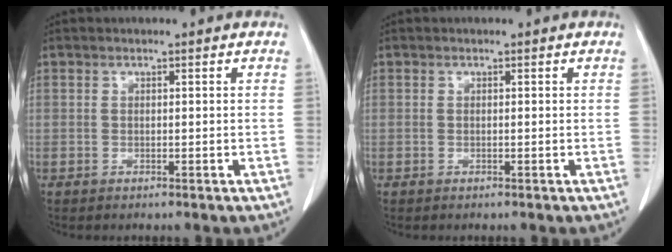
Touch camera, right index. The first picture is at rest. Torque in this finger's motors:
{"motor_torque": [0.15, -0.09, 0.02, 0.01]}